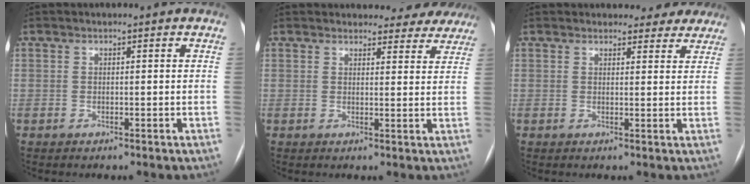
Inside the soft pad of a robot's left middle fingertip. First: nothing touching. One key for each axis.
{"total": 10.5, "fx": 9.9, "fy": 3.4, "fz": 1.0, "tx": 0.024, "ty": -0.008, "tz": 0.089}
{"total": 6.8, "fx": 6.2, "fy": 2.5, "fz": 0.9, "tx": 0.011, "ty": 0.001, "tz": 0.054}